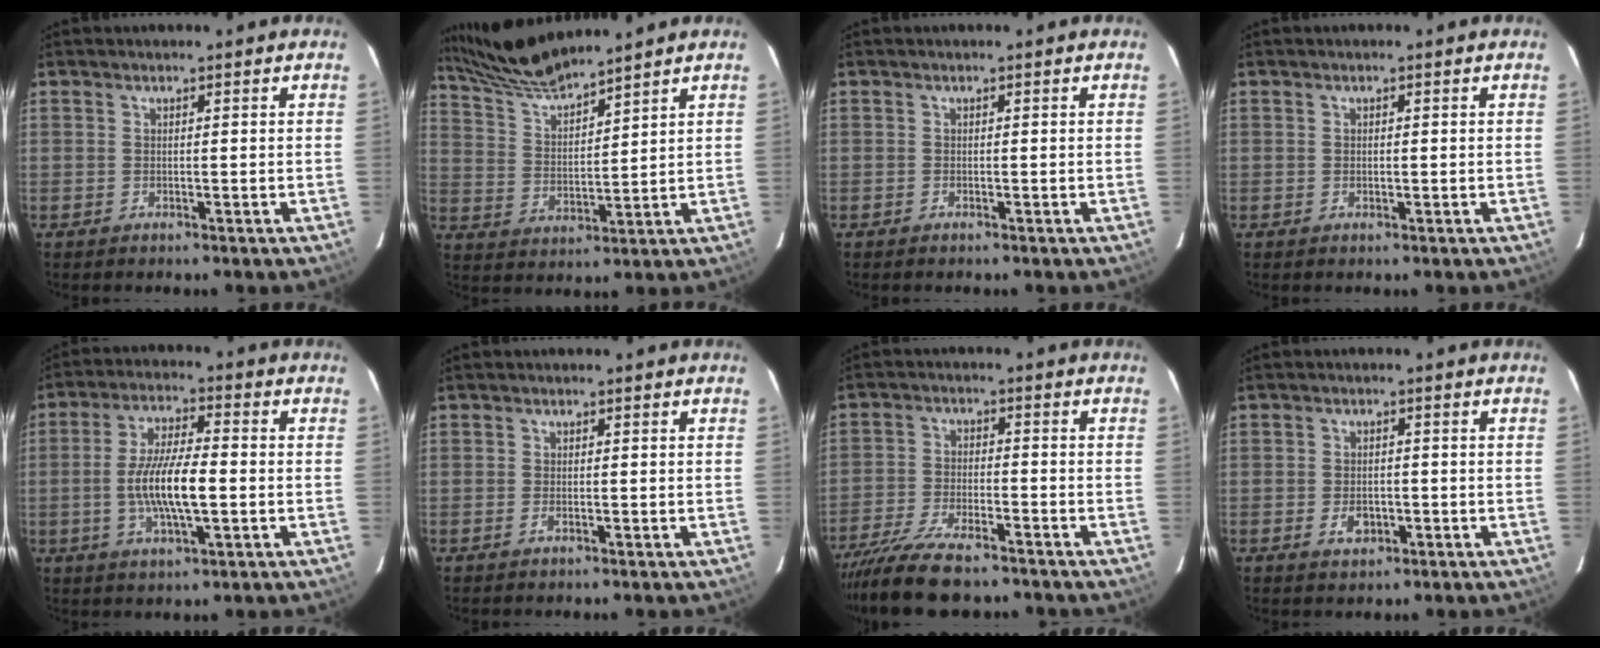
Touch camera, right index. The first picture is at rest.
{"total": 11.0, "force": [10.1, 0.4, 4.4], "torque": [-0.084, -0.001, 0.196]}
{"total": 0.0}
{"total": 0.6, "force": [0.0, 0.4, 0.4], "torque": [-0.008, 0.002, 0.000]}
{"total": 10.9, "force": [-1.8, 2.7, 10.4], "torque": [-0.202, -0.001, -0.033]}
{"total": 0.9, "force": [-0.5, 0.3, 0.6], "torque": [-0.012, -0.001, -0.010]}
{"total": 12.7, "force": [-10.5, 3.3, 6.3], "torque": [-0.146, -0.031, -0.186]}
{"total": 3.6, "force": [-1.4, 2.5, 2.2], "torque": [-0.042, -0.001, -0.020]}